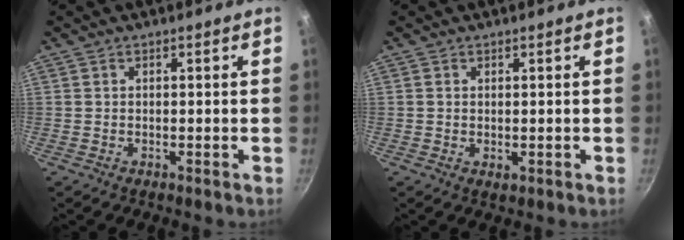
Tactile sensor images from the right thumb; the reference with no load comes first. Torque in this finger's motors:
{"motor_torque": [-0.16, -0.07, -0.26, 0.01, -0.05]}